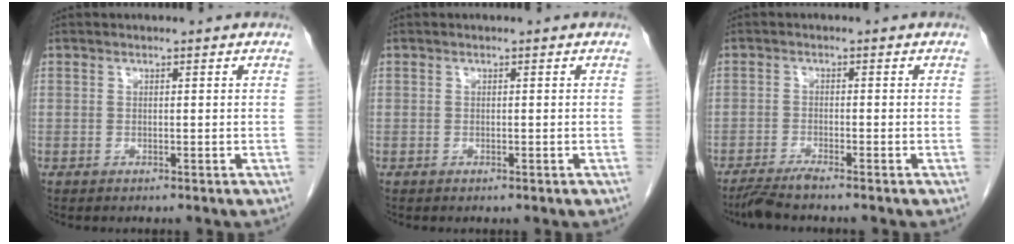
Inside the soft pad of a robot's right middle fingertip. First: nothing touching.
{"total": 0.0}
{"total": 3.4, "force": [-3.0, -0.5, 1.5], "torque": [-0.033, -0.012, -0.062]}